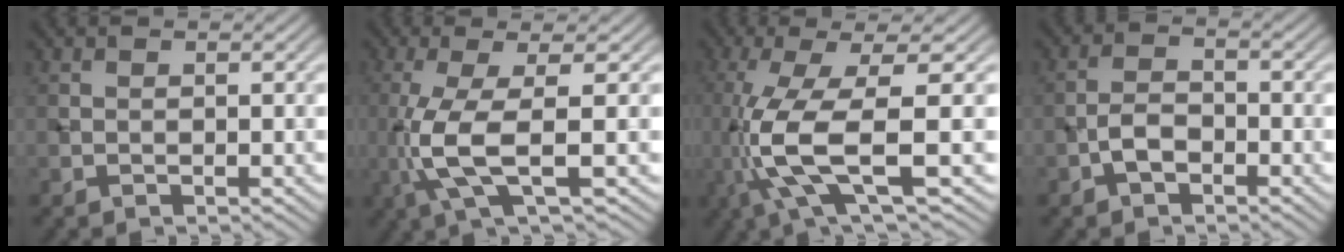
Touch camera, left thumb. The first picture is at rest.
{"total": 7.1, "force": [-0.9, 1.5, 6.8], "torque": [-0.143, 0.005, -0.025]}
{"total": 11.4, "force": [-2.3, 2.7, 10.8], "torque": [-0.222, 0.002, -0.045]}
{"total": 3.0, "force": [-1.6, 1.8, 1.9], "torque": [-0.034, 0.007, -0.035]}